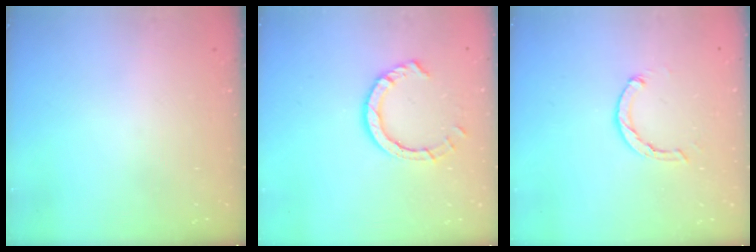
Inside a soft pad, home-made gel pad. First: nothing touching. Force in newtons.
{"total": 8.0, "press": 7.9, "slide": 0.9}
{"total": 2.1, "press": 2.1, "slide": 0.3}